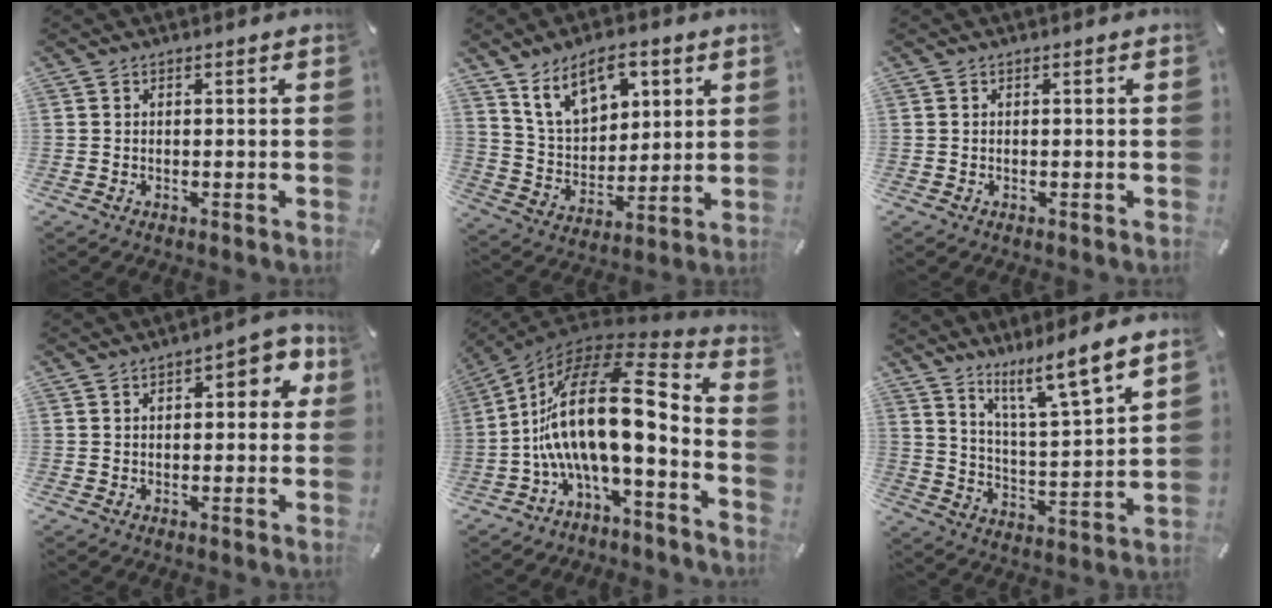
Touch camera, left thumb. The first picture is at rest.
{"total": 12.7, "force": [7.5, 8.0, 6.4], "torque": [-0.113, -0.022, 0.140]}
{"total": 0.0}
{"total": 6.6, "force": [1.7, 3.4, 5.4], "torque": [-0.067, 0.001, 0.018]}
{"total": 23.1, "force": [-0.6, 9.3, 21.2], "torque": [-0.404, -0.027, -0.014]}
{"total": 9.7, "force": [8.6, 0.5, 4.5], "torque": [-0.079, -0.076, 0.142]}